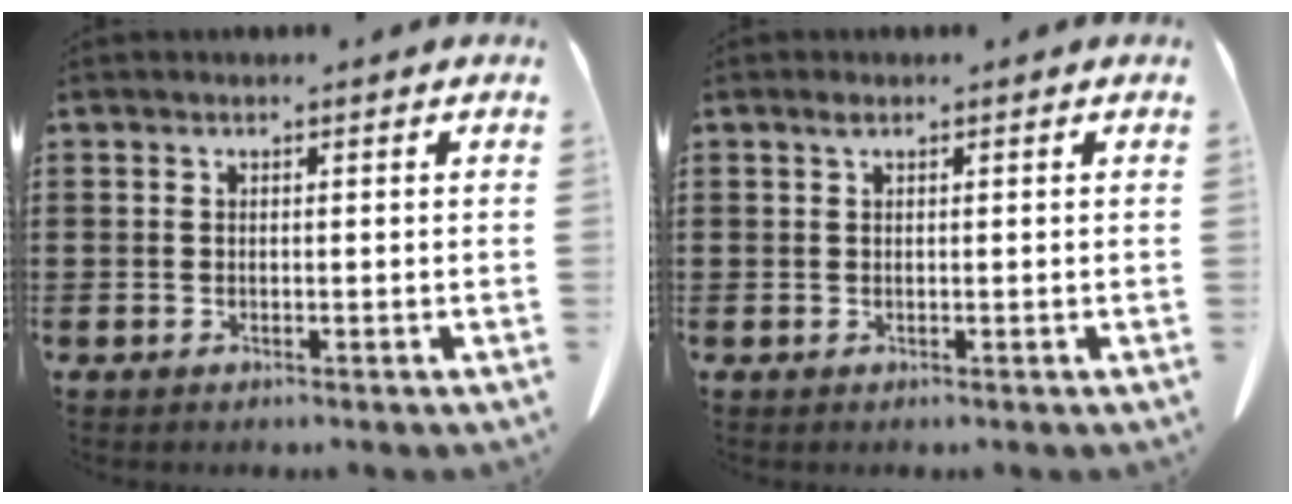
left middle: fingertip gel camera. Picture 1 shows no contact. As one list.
[{"total": 0.7, "force": [0.4, 0.2, 0.6], "torque": [-0.013, 0.001, 0.008]}]